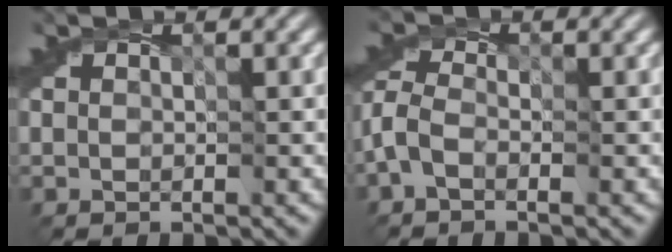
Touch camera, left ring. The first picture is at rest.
{"total": 2.3, "force": [-1.5, 1.2, 1.4], "torque": [-0.040, 0.006, -0.041]}